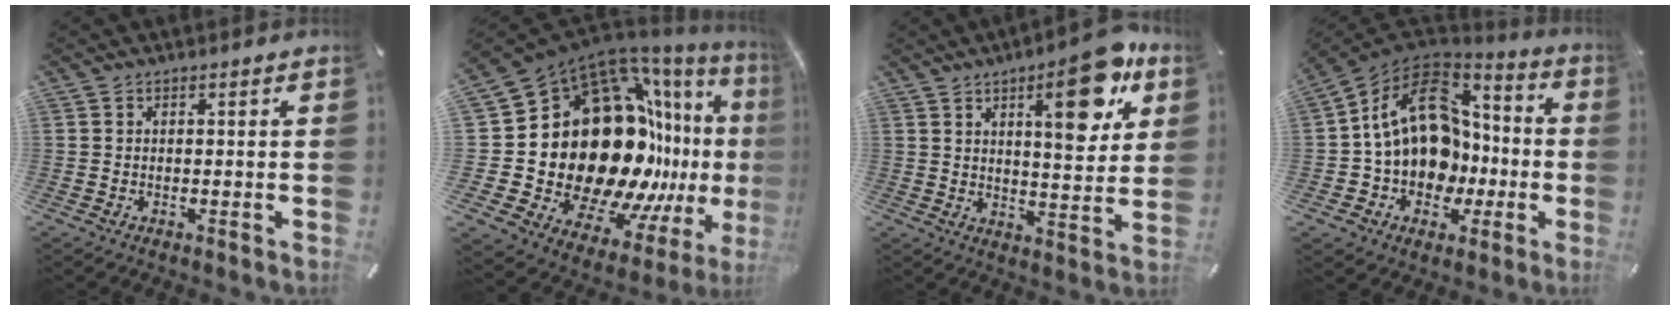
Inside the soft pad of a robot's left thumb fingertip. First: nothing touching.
{"total": 32.7, "force": [0.9, 21.5, 24.5], "torque": [-0.404, -0.126, 0.083]}
{"total": 16.1, "force": [8.1, 6.0, 12.6], "torque": [-0.156, -0.040, 0.120]}
{"total": 18.7, "force": [1.7, 15.1, 10.8], "torque": [-0.193, -0.005, 0.040]}